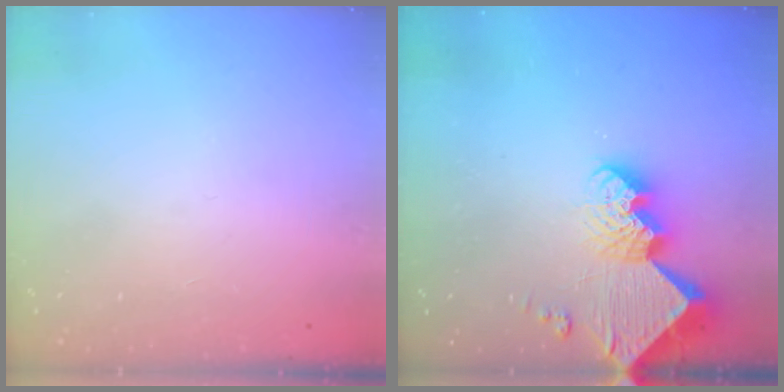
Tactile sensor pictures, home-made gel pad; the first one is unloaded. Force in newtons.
{"total": 13.7, "press": 13.7, "slide": 1.2}